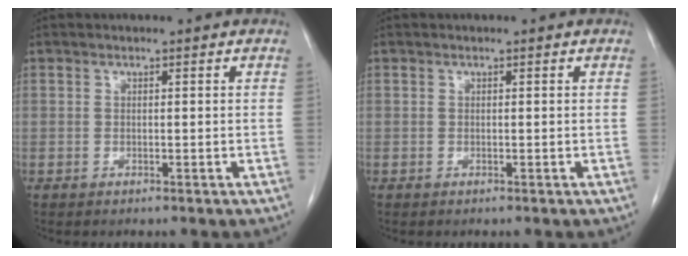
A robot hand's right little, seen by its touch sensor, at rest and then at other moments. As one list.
[{"total": 0.0}]